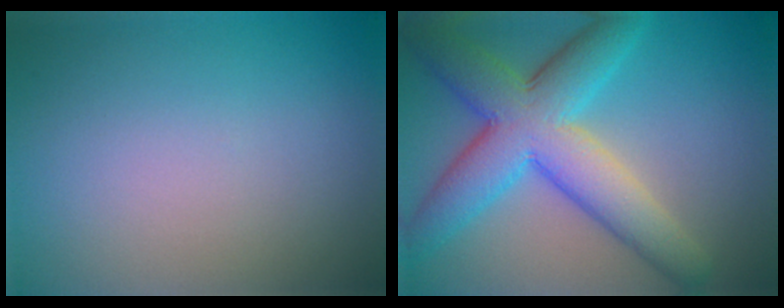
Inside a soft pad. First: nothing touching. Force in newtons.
{"total": 9.2, "press": 9.2, "slide": 0.3}